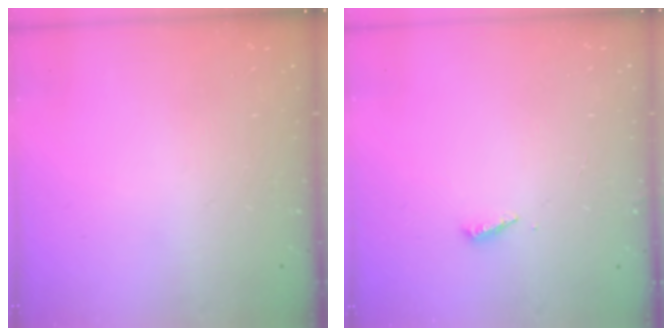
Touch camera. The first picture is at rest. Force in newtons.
{"total": 2.0, "press": 2.0, "slide": 0.2}